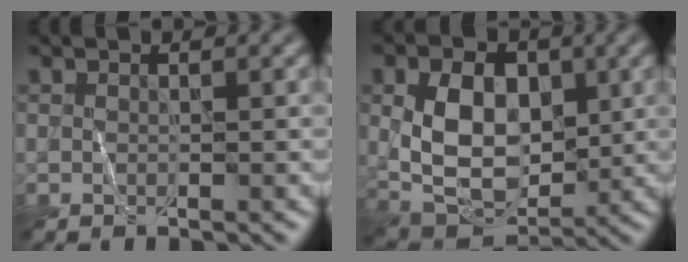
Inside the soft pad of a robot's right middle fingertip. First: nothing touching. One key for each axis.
{"total": 8.2, "fx": 0.7, "fy": 5.6, "fz": 5.9, "tx": -0.122, "ty": -0.010, "tz": 0.014}